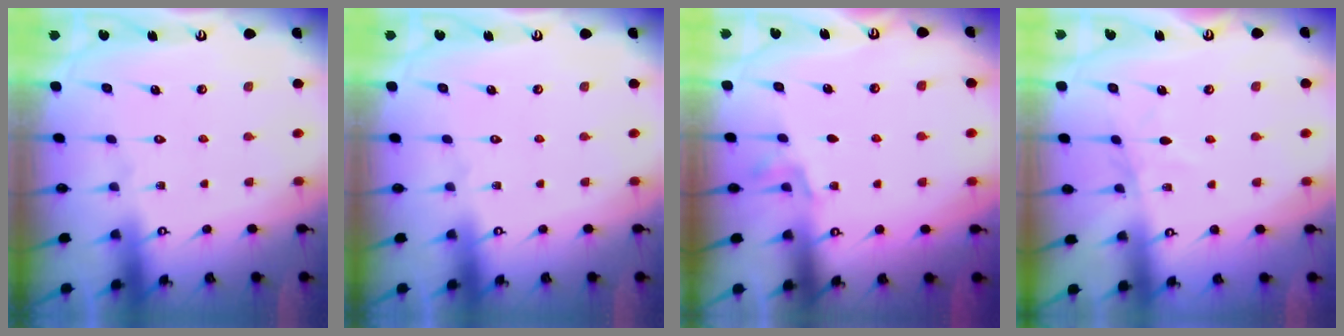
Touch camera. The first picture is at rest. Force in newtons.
{"total": 0.0}
{"total": 1.8, "press": 0.9, "slide": 1.5}
{"total": 2.6, "press": 2.6, "slide": 0.3}